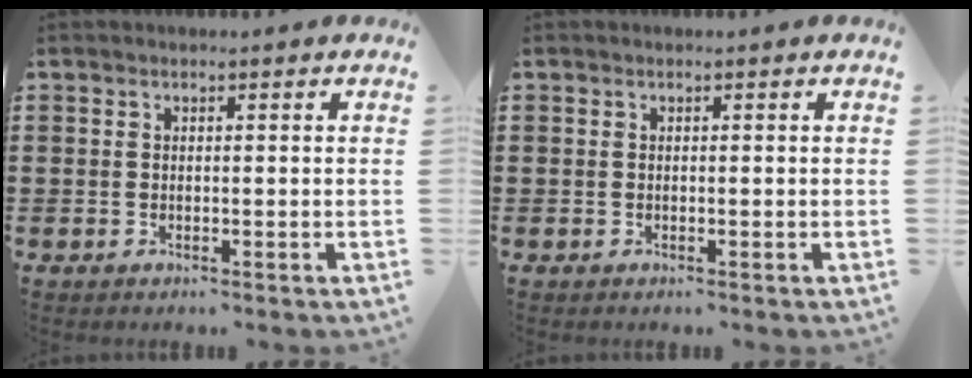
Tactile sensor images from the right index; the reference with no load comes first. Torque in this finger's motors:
{"motor_torque": [-0.02, 0.02, 0.00, 0.00]}